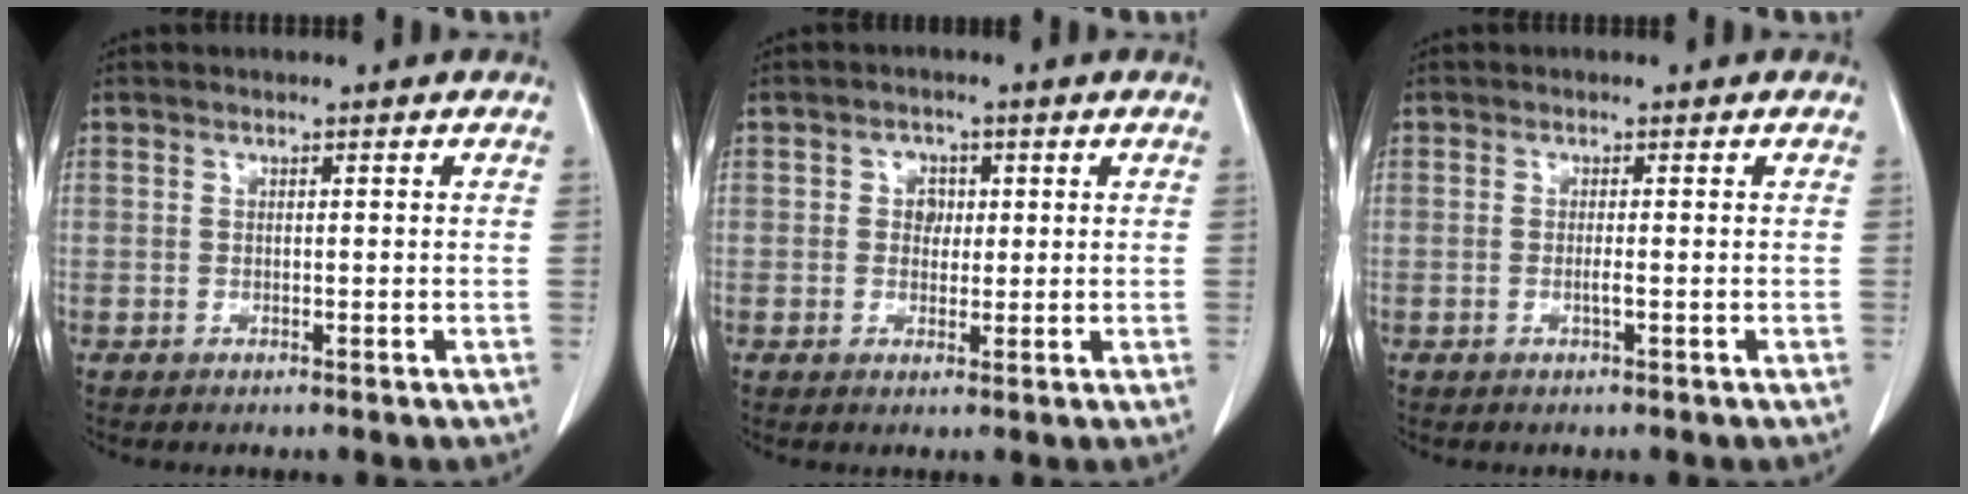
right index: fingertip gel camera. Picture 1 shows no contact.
{"total": 2.7, "force": [0.6, 2.3, 1.3], "torque": [-0.015, 0.006, 0.010]}
{"total": 0.8, "force": [-0.2, -0.1, 0.8], "torque": [-0.017, 0.000, -0.002]}